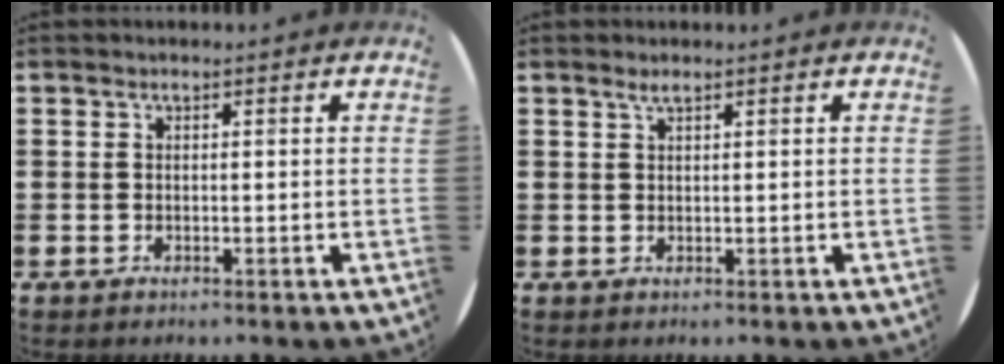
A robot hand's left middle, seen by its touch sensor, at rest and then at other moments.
{"total": 1.0, "force": [0.7, 0.0, 0.6], "torque": [-0.013, 0.002, 0.013]}